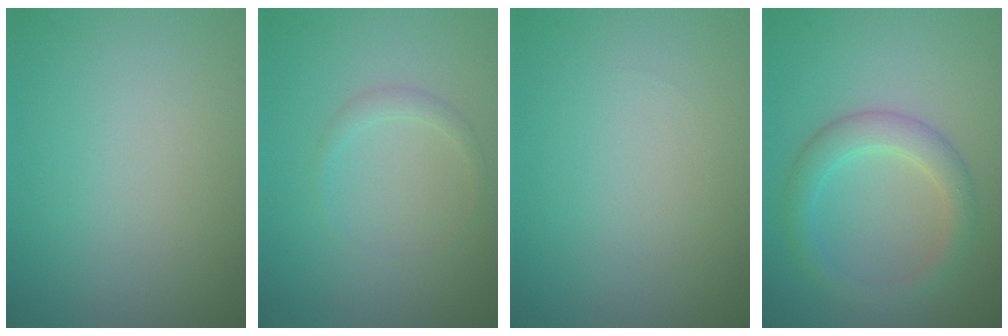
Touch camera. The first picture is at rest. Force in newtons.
{"total": 1.0, "press": 1.0, "slide": 0.1}
{"total": 0.0}
{"total": 3.3, "press": 3.3, "slide": 0.1}